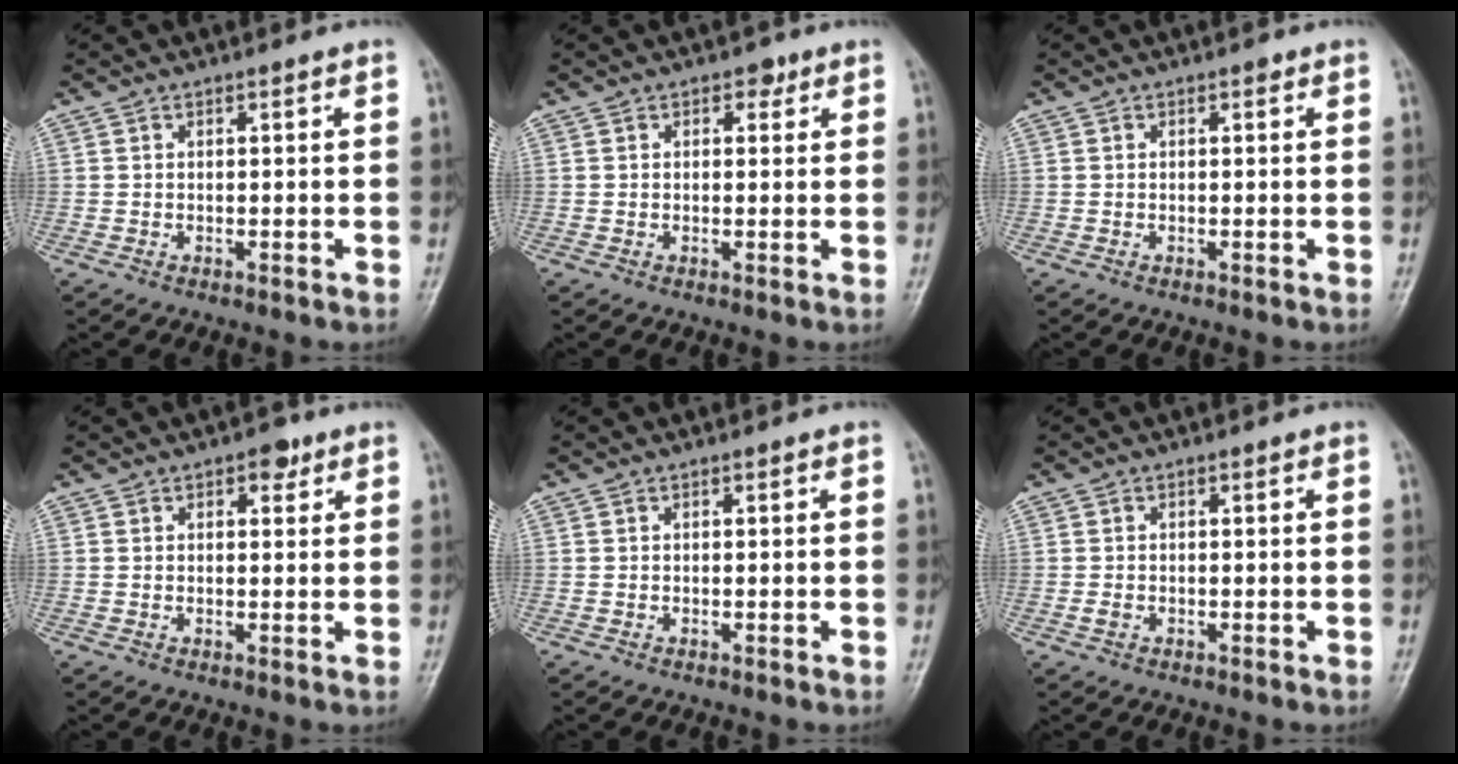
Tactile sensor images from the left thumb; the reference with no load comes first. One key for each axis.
{"total": 2.1, "fx": 1.1, "fy": 1.5, "fz": 1.1, "tx": 0.002, "ty": -0.001, "tz": 0.010}
{"total": 0.6, "fx": 0.3, "fy": 0.4, "fz": 0.4, "tx": -0.001, "ty": 0.000, "tz": 0.001}
{"total": 3.2, "fx": 1.8, "fy": 1.8, "fz": 2.0, "tx": -0.011, "ty": -0.004, "tz": 0.021}
{"total": 0.0}
{"total": 0.9, "fx": -0.2, "fy": 0.7, "fz": 0.5, "tx": -0.009, "ty": -0.001, "tz": -0.004}